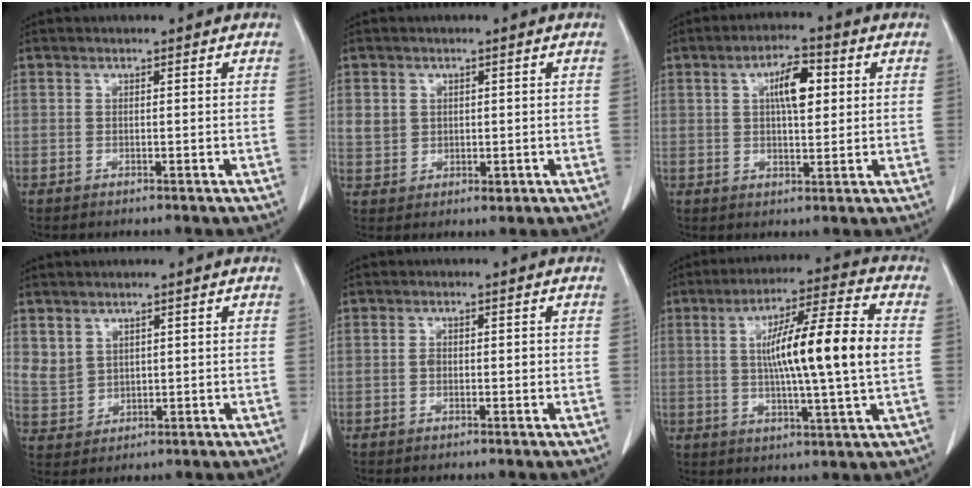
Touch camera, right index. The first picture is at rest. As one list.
[{"total": 4.3, "force": [0.9, 3.9, 1.6], "torque": [-0.025, 0.002, 0.028]}, {"total": 6.6, "force": [1.8, 2.3, 6.0], "torque": [-0.103, 0.011, 0.030]}, {"total": 4.2, "force": [2.4, 3.4, 0.9], "torque": [-0.018, 0.002, 0.061]}, {"total": 1.4, "force": [-0.2, 1.0, 1.1], "torque": [-0.013, 0.005, -0.002]}, {"total": 15.4, "force": [1.1, 0.3, 15.4], "torque": [-0.259, 0.008, 0.013]}]